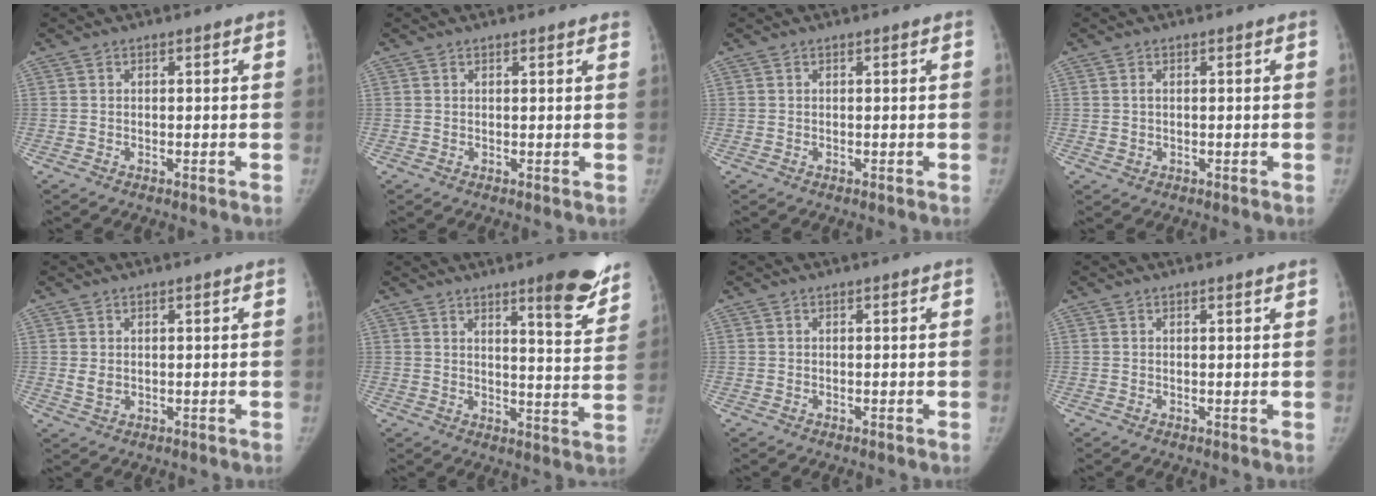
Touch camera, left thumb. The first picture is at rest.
{"total": 1.9, "force": [1.7, 0.4, 0.9], "torque": [-0.004, 0.000, 0.019]}
{"total": 0.0}
{"total": 1.2, "force": [0.2, 0.7, 0.9], "torque": [-0.023, -0.002, 0.008]}
{"total": 2.1, "force": [0.7, 1.3, 1.5], "torque": [-0.023, -0.008, 0.019]}
{"total": 12.8, "force": [8.8, 2.5, 8.9], "torque": [-0.082, -0.059, 0.114]}
{"total": 0.0}
{"total": 1.0, "force": [0.9, 0.0, 0.5], "torque": [-0.007, -0.003, 0.015]}